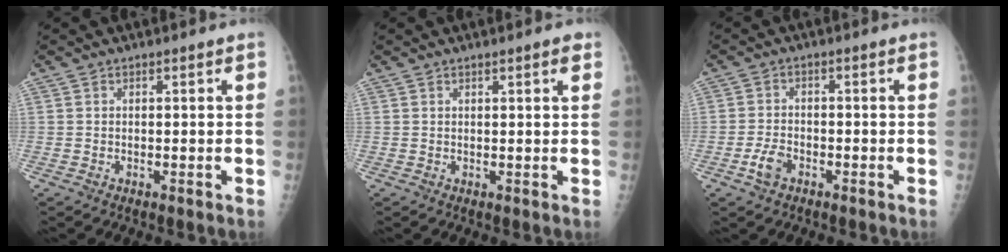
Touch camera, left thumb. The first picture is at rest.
{"total": 1.7, "force": [1.0, 0.3, 1.3], "torque": [-0.017, -0.003, 0.012]}
{"total": 3.7, "force": [-2.0, 2.2, 2.2], "torque": [-0.044, 0.011, -0.037]}